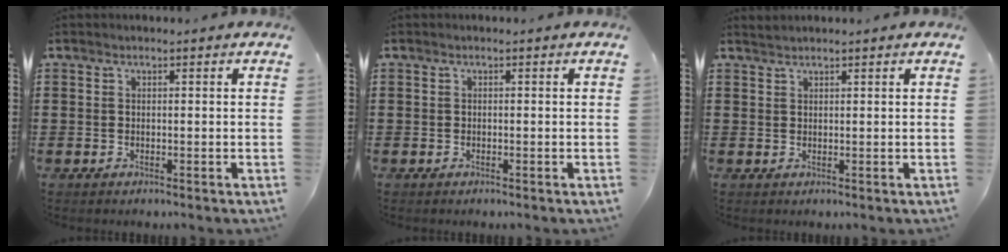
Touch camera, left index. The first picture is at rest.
{"total": 0.0}
{"total": 1.1, "force": [1.1, 0.0, 0.2], "torque": [-0.005, 0.000, 0.022]}